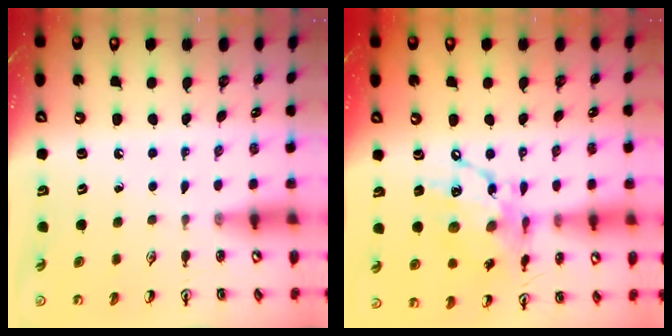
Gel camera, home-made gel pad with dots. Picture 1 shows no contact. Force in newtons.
{"total": 14.9, "press": 14.9, "slide": 0.9}